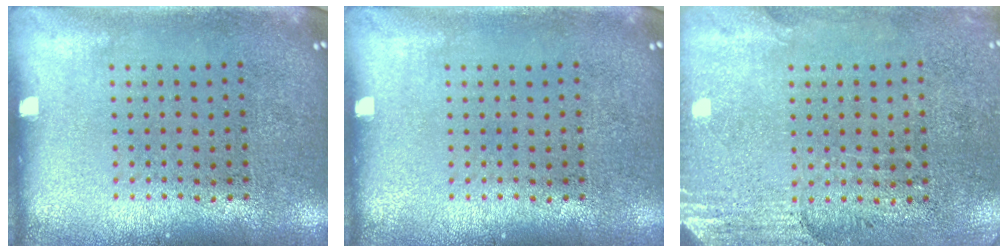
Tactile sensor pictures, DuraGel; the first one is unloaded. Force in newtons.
{"total": 0.0}
{"total": 2.8, "press": 2.4, "slide": 1.4}